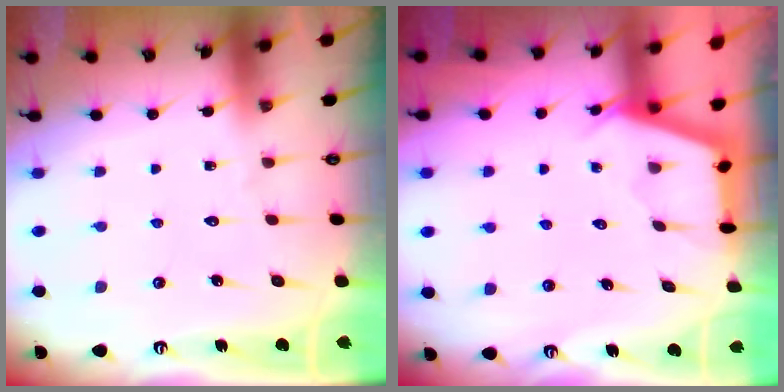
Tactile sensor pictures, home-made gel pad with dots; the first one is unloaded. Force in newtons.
{"total": 2.9, "press": 2.9, "slide": 0.3}